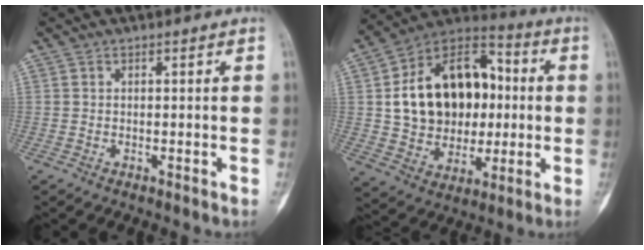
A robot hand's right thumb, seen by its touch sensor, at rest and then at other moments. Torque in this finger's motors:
{"motor_torque": [2.25, 2.76, 0.84, -0.52, 0.35]}